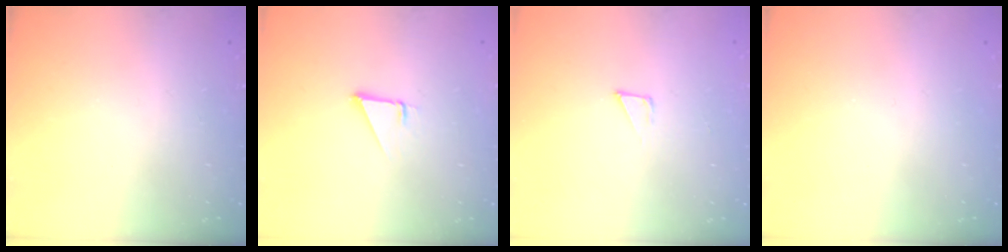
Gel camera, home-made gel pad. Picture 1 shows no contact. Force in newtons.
{"total": 1.9, "press": 1.9, "slide": 0.0}
{"total": 4.2, "press": 4.2, "slide": 0.4}
{"total": 0.0}